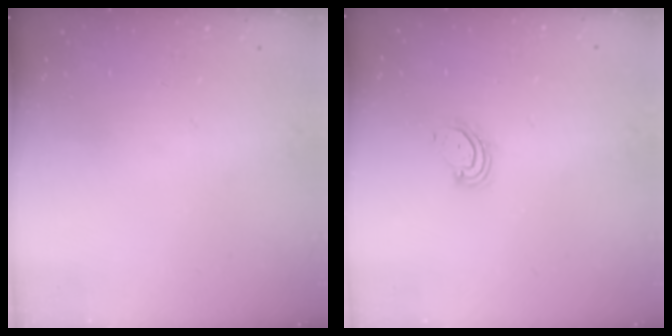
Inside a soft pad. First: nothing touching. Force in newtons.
{"total": 3.4, "press": 3.3, "slide": 0.7}